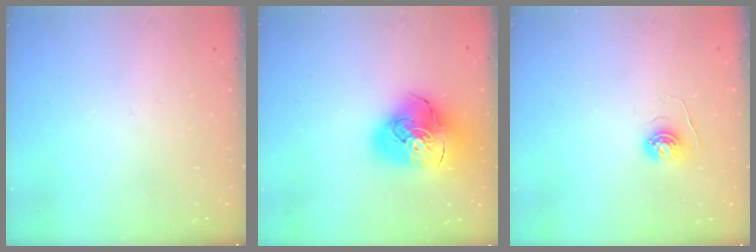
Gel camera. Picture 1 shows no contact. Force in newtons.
{"total": 20.4, "press": 20.2, "slide": 2.5}
{"total": 5.0, "press": 5.0, "slide": 0.4}